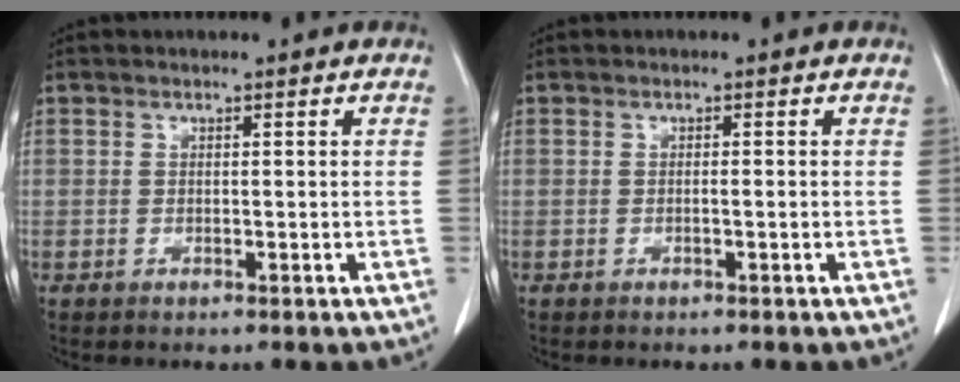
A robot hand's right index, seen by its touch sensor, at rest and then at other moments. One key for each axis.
{"total": 0.6, "fx": -0.2, "fy": 0.0, "fz": 0.6, "tx": -0.011, "ty": 0.001, "tz": -0.001}